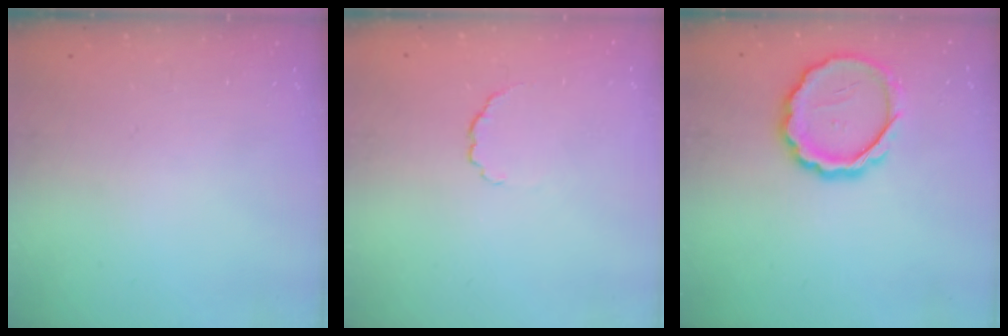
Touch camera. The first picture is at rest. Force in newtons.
{"total": 2.9, "press": 2.7, "slide": 1.0}
{"total": 11.7, "press": 11.5, "slide": 1.8}